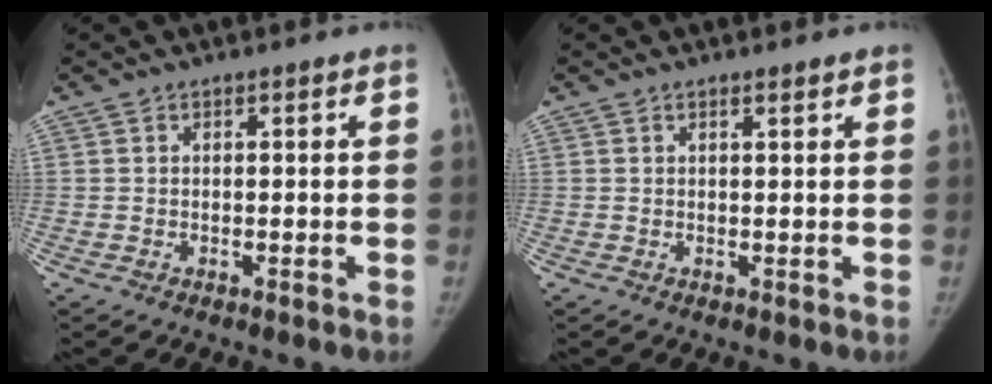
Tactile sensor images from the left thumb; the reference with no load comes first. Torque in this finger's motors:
{"motor_torque": [-0.48, -0.20, 0.09, 0.15, -0.05]}